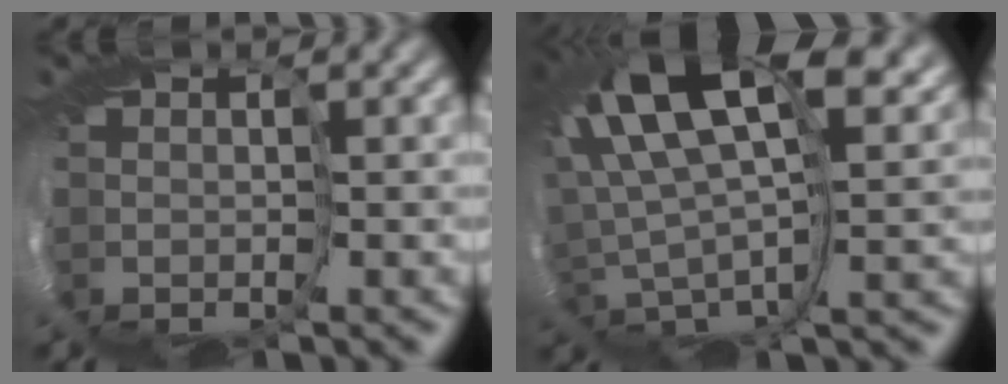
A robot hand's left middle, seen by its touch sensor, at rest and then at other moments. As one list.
[{"total": 11.8, "force": [6.4, 3.4, 9.3], "torque": [-0.229, 0.015, 0.128]}]